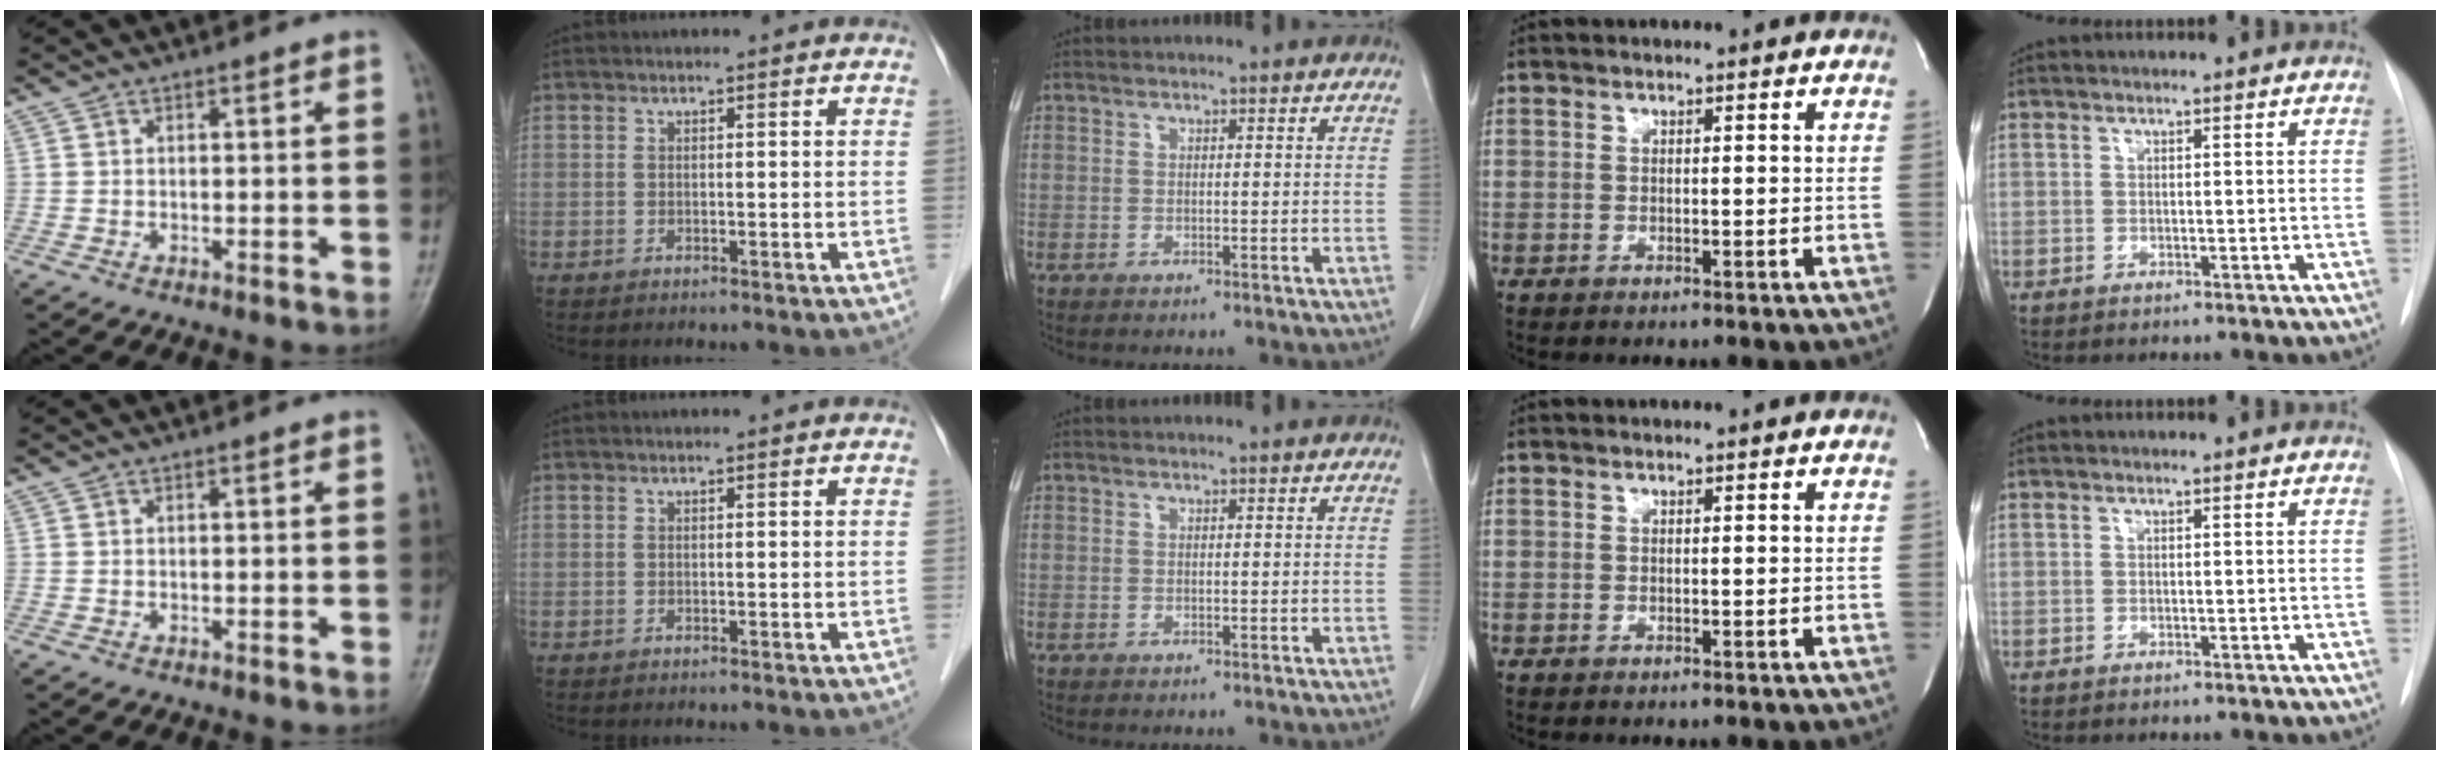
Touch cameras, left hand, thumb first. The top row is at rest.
{}